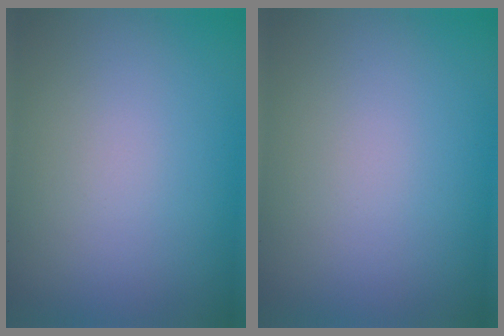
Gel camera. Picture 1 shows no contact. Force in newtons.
{"total": 0.0}